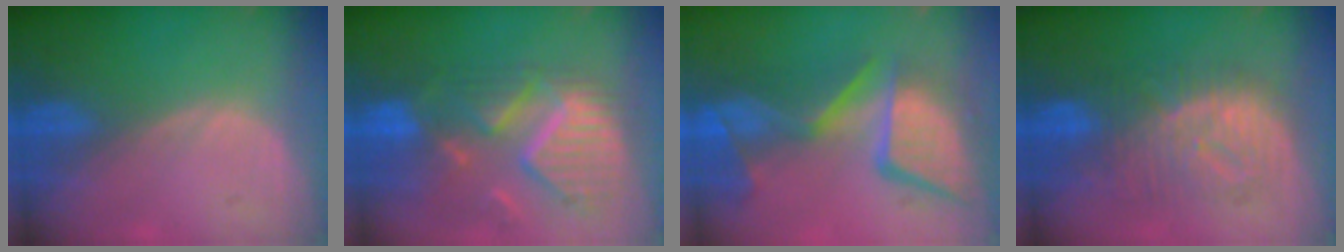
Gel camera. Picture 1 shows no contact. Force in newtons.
{"total": 12.0, "press": 10.5, "slide": 5.8}
{"total": 13.8, "press": 11.2, "slide": 8.1}
{"total": 9.3, "press": 9.3, "slide": 0.4}